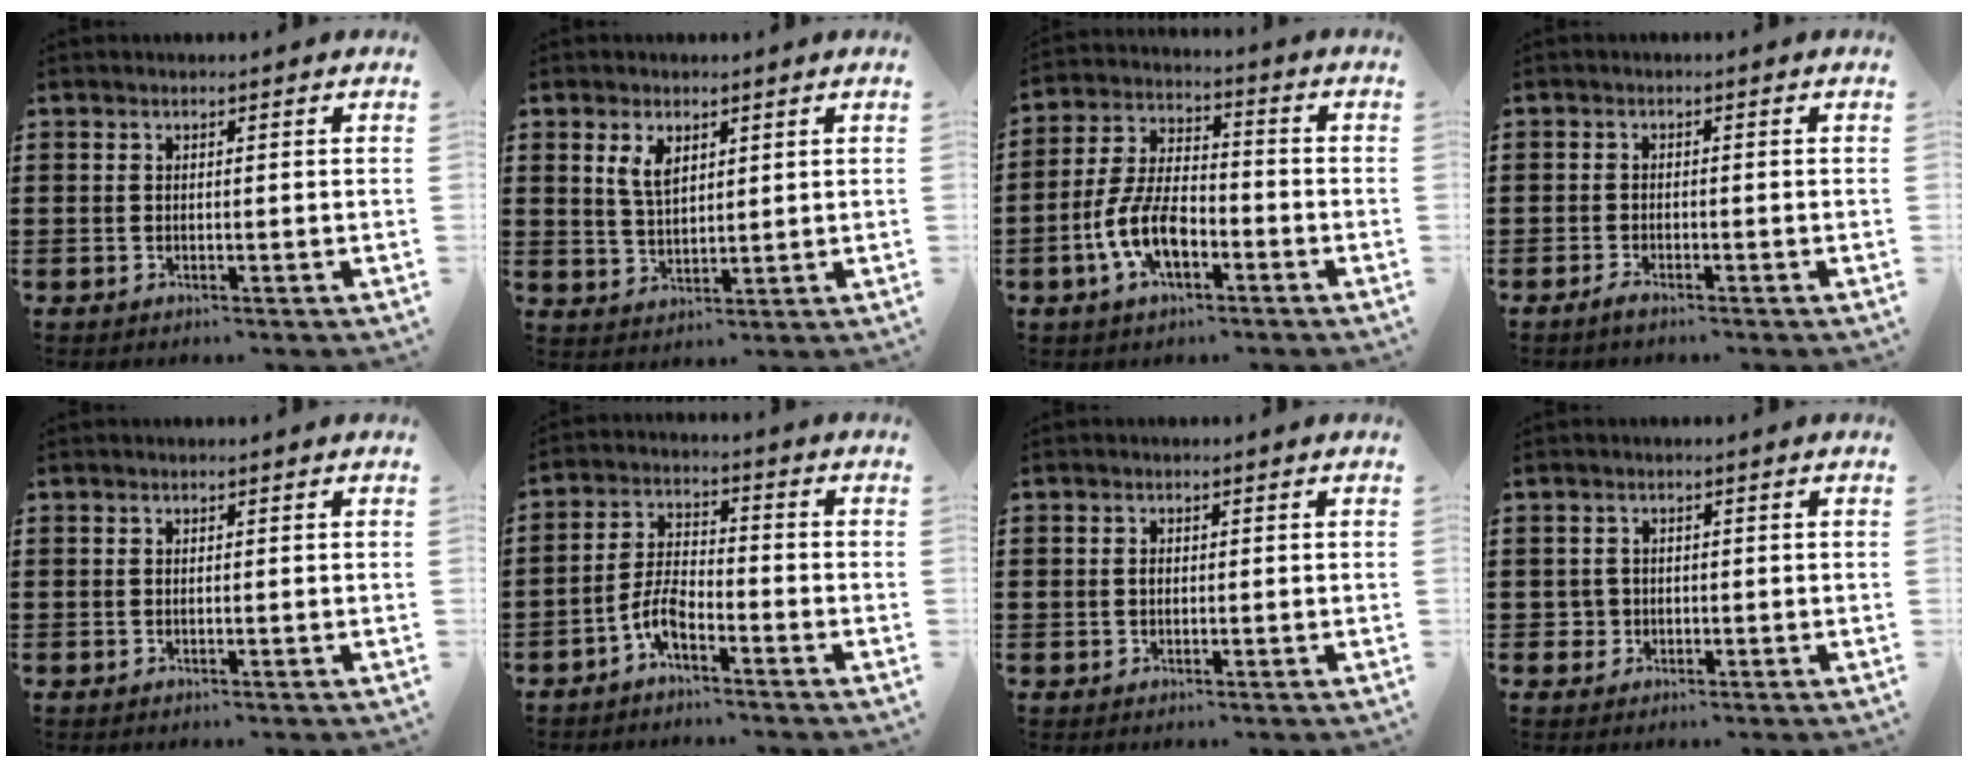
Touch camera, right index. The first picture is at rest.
{"total": 3.9, "force": [2.0, 2.0, 2.7], "torque": [-0.060, 0.006, 0.037]}
{"total": 8.7, "force": [-3.5, 4.4, 6.7], "torque": [-0.159, 0.001, -0.073]}
{"total": 1.4, "force": [-1.2, 0.1, 0.7], "torque": [-0.020, -0.004, -0.025]}
{"total": 0.0}
{"total": 5.4, "force": [-3.4, 2.0, 3.7], "torque": [-0.092, 0.003, -0.071]}
{"total": 0.8, "force": [0.0, 0.7, 0.4], "torque": [-0.010, 0.003, 0.001]}
{"total": 1.7, "force": [-0.4, 1.7, 0.3], "torque": [-0.011, 0.005, -0.011]}